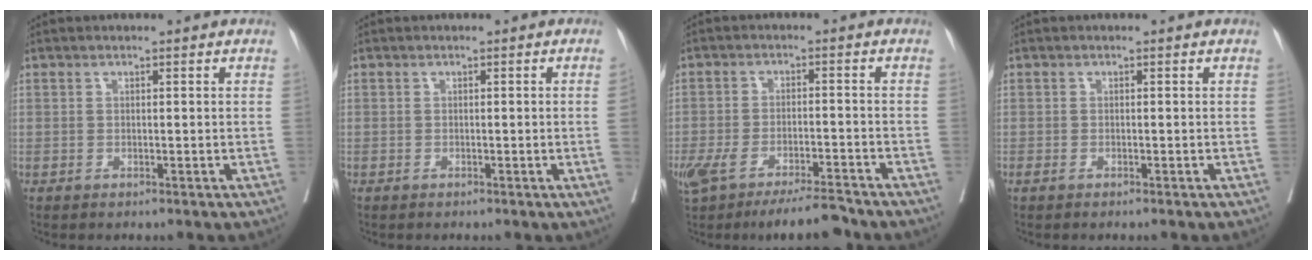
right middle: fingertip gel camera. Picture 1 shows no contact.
{"total": 1.4, "force": [-0.2, -0.7, 1.2], "torque": [-0.012, 0.000, -0.002]}
{"total": 9.0, "force": [-7.3, 1.5, 5.0], "torque": [-0.088, -0.008, -0.121]}
{"total": 0.5, "force": [-0.4, 0.1, 0.3], "torque": [-0.010, -0.001, -0.007]}